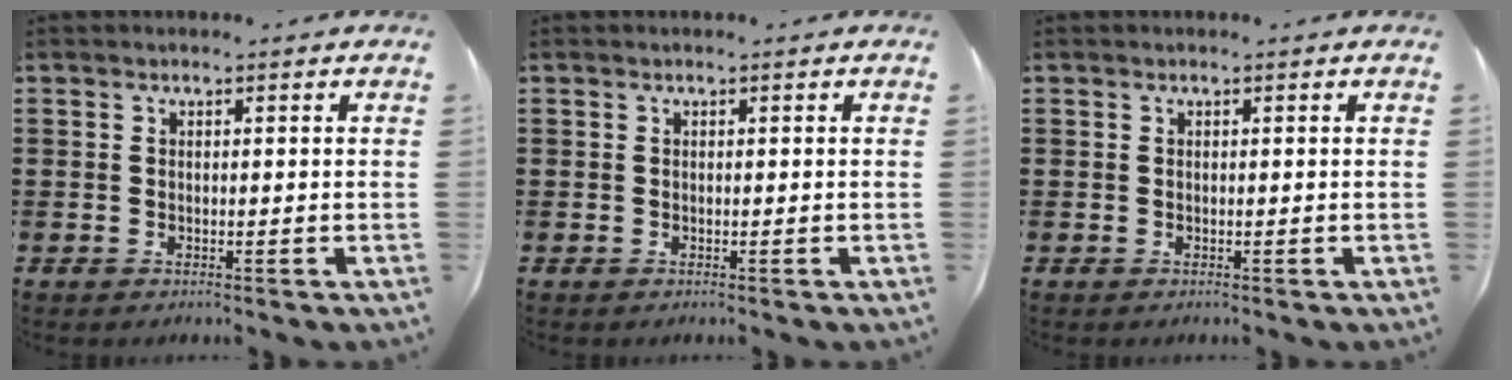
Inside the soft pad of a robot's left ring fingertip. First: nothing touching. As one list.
[{"total": 0.0}, {"total": 0.0}]